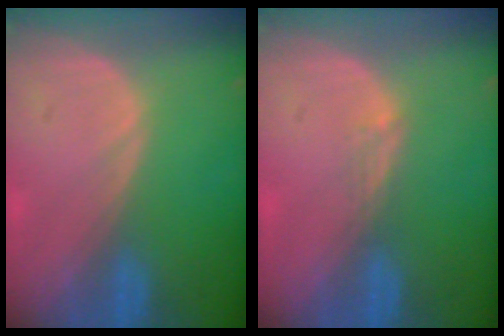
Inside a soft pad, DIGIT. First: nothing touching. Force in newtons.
{"total": 1.5, "press": 1.0, "slide": 1.0}